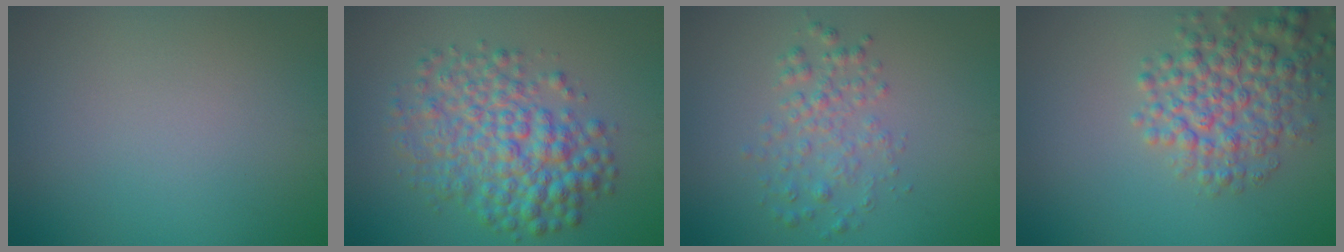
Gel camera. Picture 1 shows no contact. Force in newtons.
{"total": 6.5, "press": 6.5, "slide": 0.0}
{"total": 2.5, "press": 2.5, "slide": 0.0}
{"total": 5.0, "press": 5.0, "slide": 0.2}